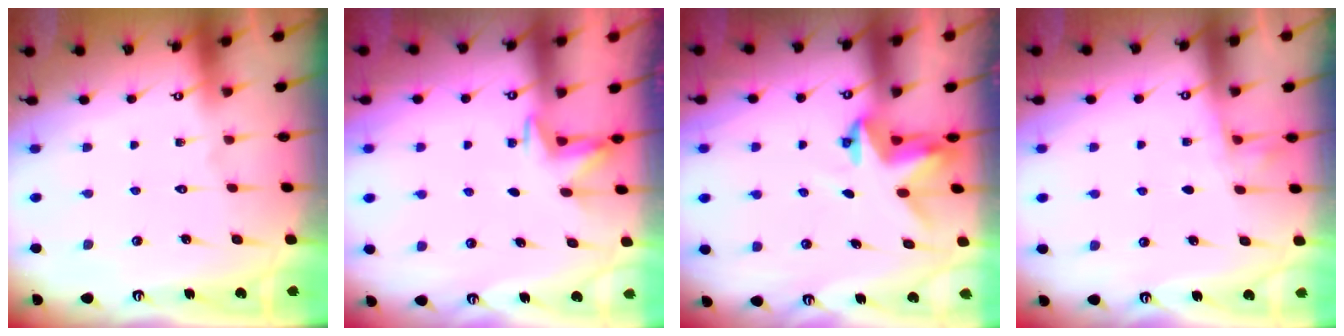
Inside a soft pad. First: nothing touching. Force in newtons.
{"total": 2.1, "press": 1.8, "slide": 1.1}
{"total": 3.4, "press": 3.3, "slide": 0.3}
{"total": 2.7, "press": 2.5, "slide": 1.2}